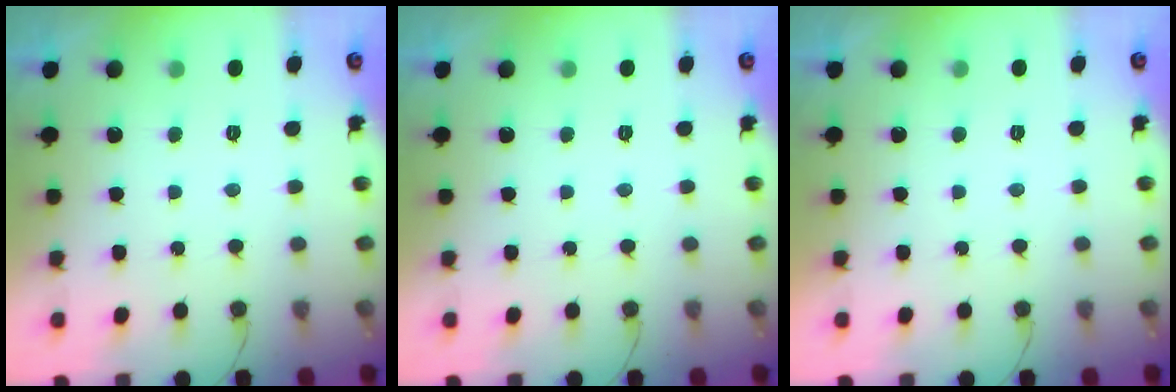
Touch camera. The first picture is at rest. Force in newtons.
{"total": 0.0}
{"total": 1.7, "press": 1.7, "slide": 0.0}